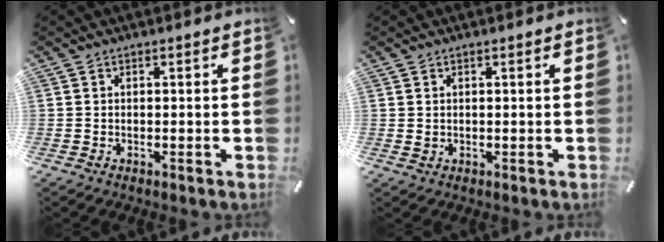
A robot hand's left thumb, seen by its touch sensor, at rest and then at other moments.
{"total": 0.7, "force": [0.2, 0.6, 0.3], "torque": [0.001, -0.002, 0.003]}